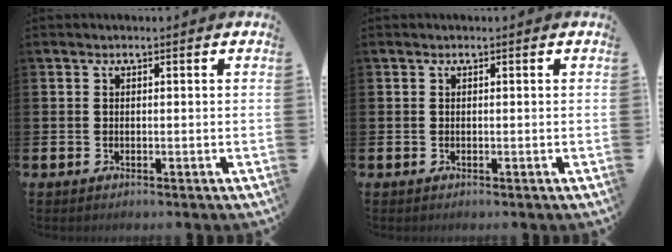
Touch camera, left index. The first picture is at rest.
{"total": 0.0}